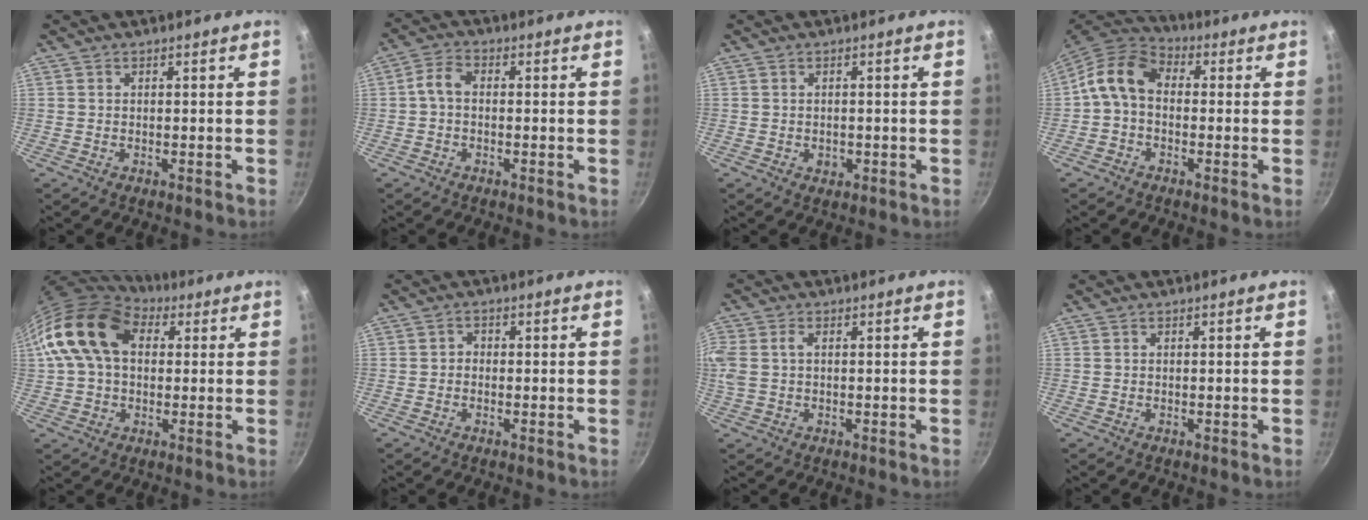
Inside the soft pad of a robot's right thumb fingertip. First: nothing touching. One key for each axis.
{"total": 3.7, "fx": -0.5, "fy": 2.4, "fz": 2.7, "tx": -0.057, "ty": 0.021, "tz": -0.019}
{"total": 1.7, "fx": -0.4, "fy": 1.3, "fz": 1.1, "tx": -0.016, "ty": 0.001, "tz": -0.002}
{"total": 9.1, "fx": -0.2, "fy": 6.7, "fz": 6.3, "tx": -0.109, "ty": 0.033, "tz": -0.026}
{"total": 16.5, "fx": 4.0, "fy": 11.4, "fz": 11.2, "tx": -0.187, "ty": 0.022, "tz": 0.056}
{"total": 1.3, "fx": -0.3, "fy": 1.2, "fz": 0.6, "tx": -0.006, "ty": 0.005, "tz": -0.009}
{"total": 7.3, "fx": 1.3, "fy": 4.8, "fz": 5.3, "tx": -0.117, "ty": 0.012, "tz": 0.019}
{"total": 0.0}